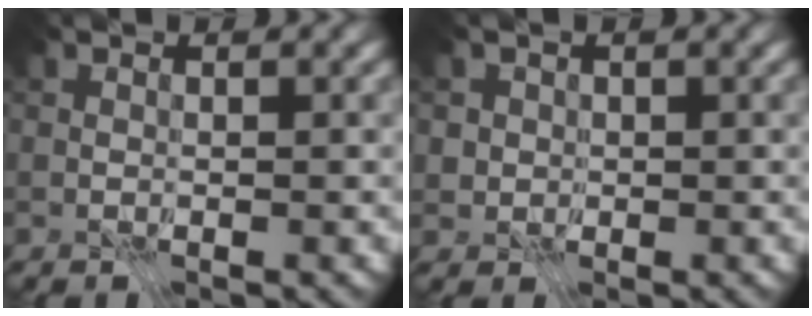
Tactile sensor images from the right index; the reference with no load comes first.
{"total": 1.3, "force": [0.0, 1.3, 0.0], "torque": [-0.001, -0.006, 0.013]}